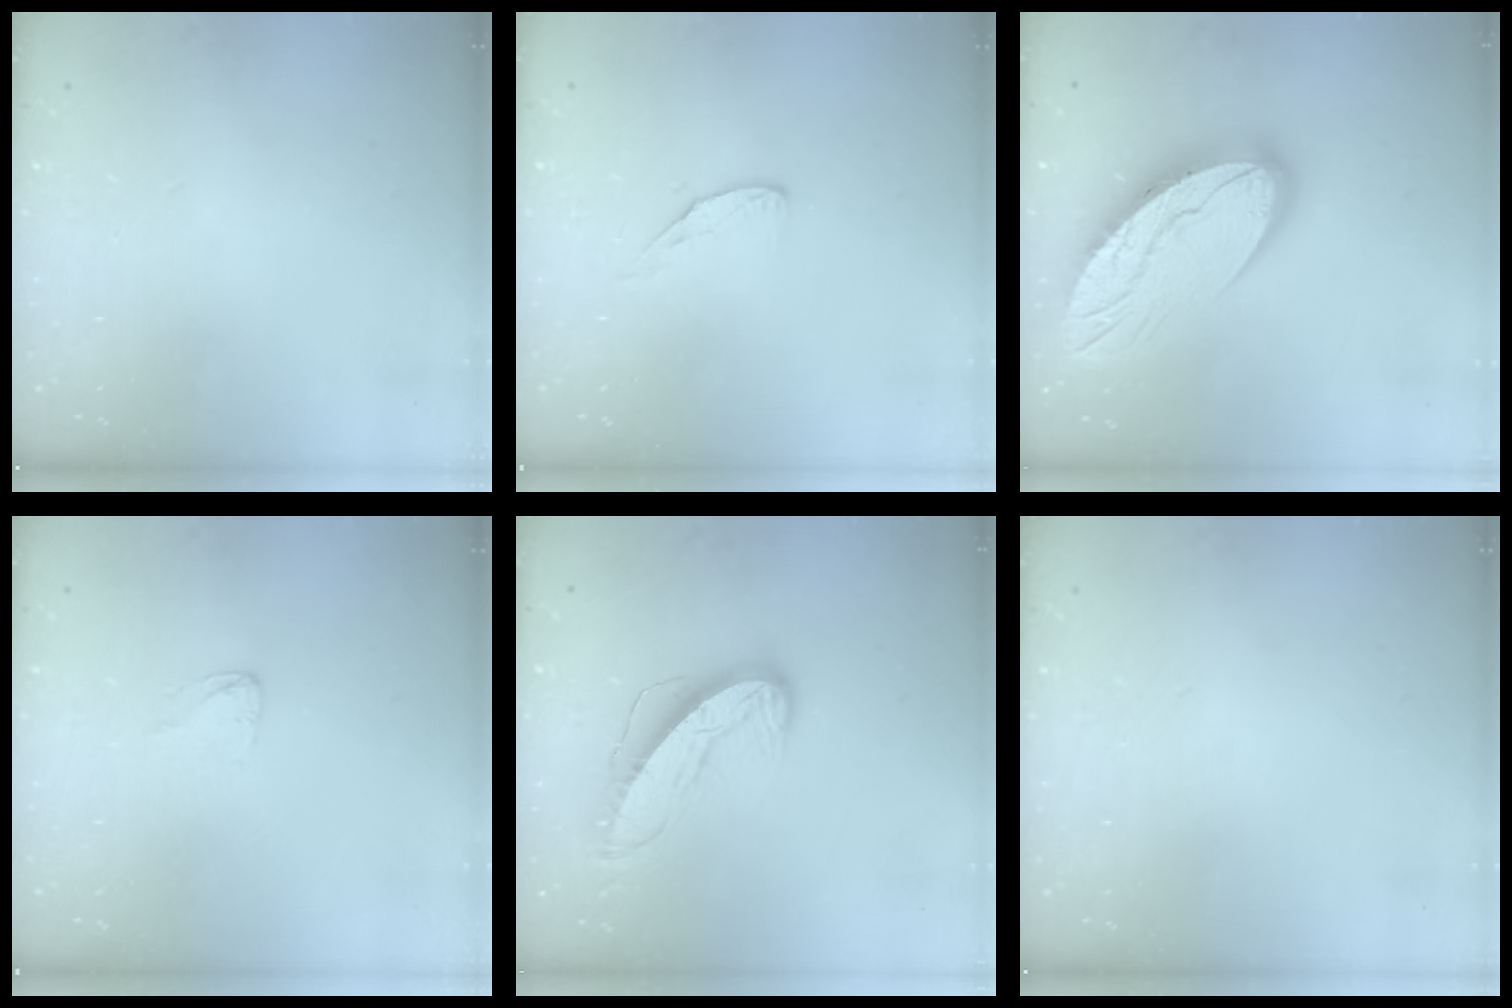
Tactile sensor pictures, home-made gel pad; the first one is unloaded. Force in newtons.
{"total": 4.2, "press": 4.2, "slide": 0.5}
{"total": 20.8, "press": 20.7, "slide": 2.0}
{"total": 2.0, "press": 2.0, "slide": 0.1}
{"total": 10.2, "press": 10.2, "slide": 0.5}
{"total": 0.0}